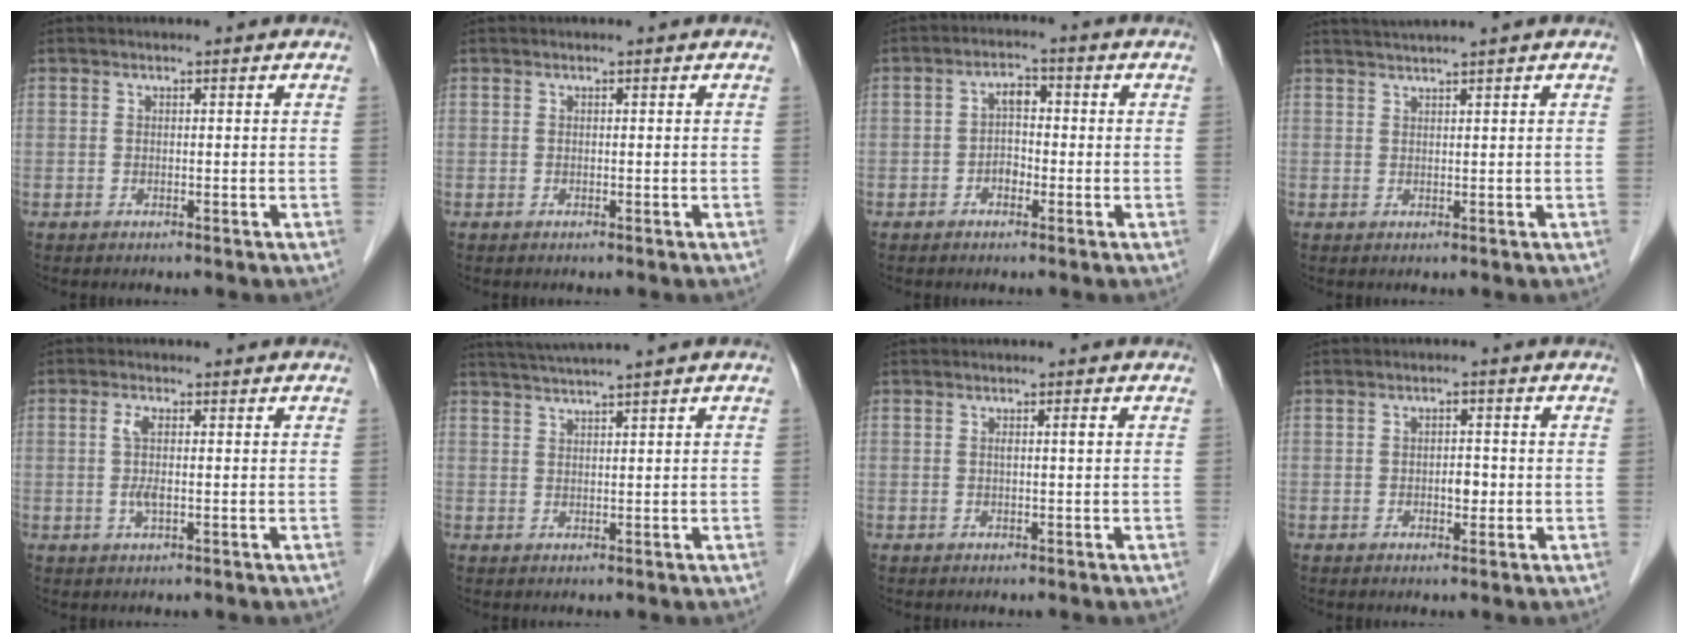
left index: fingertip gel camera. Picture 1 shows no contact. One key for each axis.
{"total": 0.0}
{"total": 3.2, "fx": -0.9, "fy": 2.2, "fz": 2.1, "tx": -0.038, "ty": 0.017, "tz": -0.019}
{"total": 3.3, "fx": 2.8, "fy": -1.1, "fz": 1.3, "tx": -0.020, "ty": 0.015, "tz": 0.056}
{"total": 2.8, "fx": 0.1, "fy": 0.6, "fz": 2.7, "tx": -0.061, "ty": -0.001, "tz": 0.000}
{"total": 4.9, "fx": 4.2, "fy": -1.4, "fz": 2.1, "tx": -0.038, "ty": 0.016, "tz": 0.079}
{"total": 1.0, "fx": 0.1, "fy": -0.2, "fz": 0.9, "tx": -0.016, "ty": 0.002, "tz": 0.000}
{"total": 2.3, "fx": -0.4, "fy": 1.3, "fz": 1.8, "tx": -0.026, "ty": 0.003, "tz": -0.005}